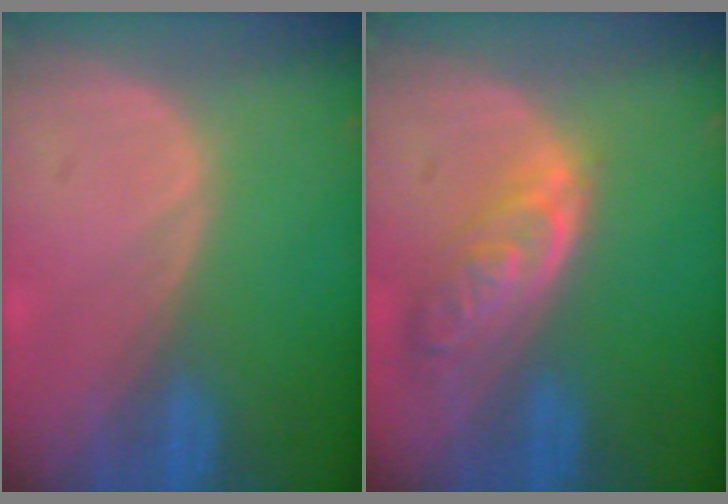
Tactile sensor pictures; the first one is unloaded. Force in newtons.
{"total": 6.2, "press": 5.7, "slide": 2.6}